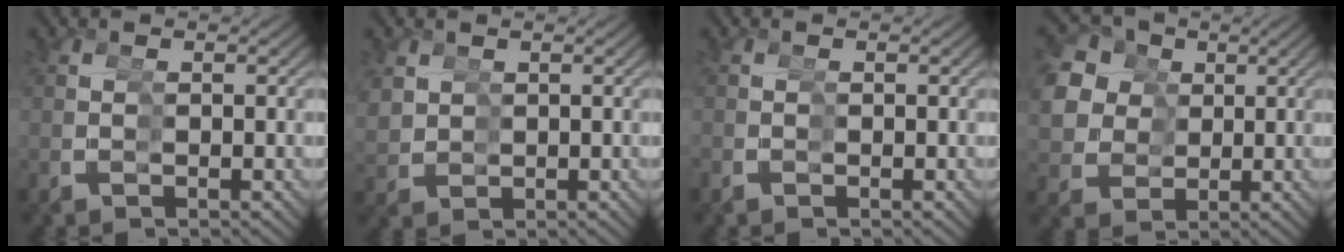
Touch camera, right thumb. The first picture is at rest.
{"total": 2.4, "force": [1.8, 1.6, -0.2], "torque": [-0.006, -0.004, 0.039]}
{"total": 0.5, "force": [-0.3, 0.4, 0.2], "torque": [-0.005, -0.004, -0.004]}
{"total": 10.6, "force": [3.7, 9.0, 4.2], "torque": [-0.096, -0.001, 0.055]}